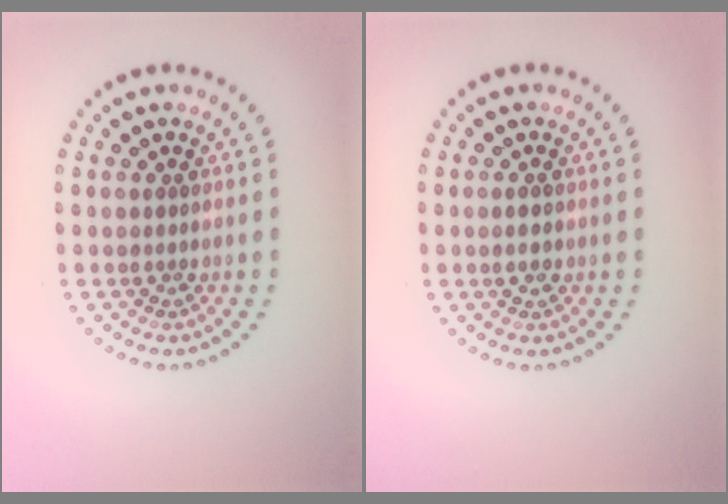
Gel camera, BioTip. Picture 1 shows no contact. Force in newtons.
{"total": 1.5, "press": 1.5, "slide": 0.1}